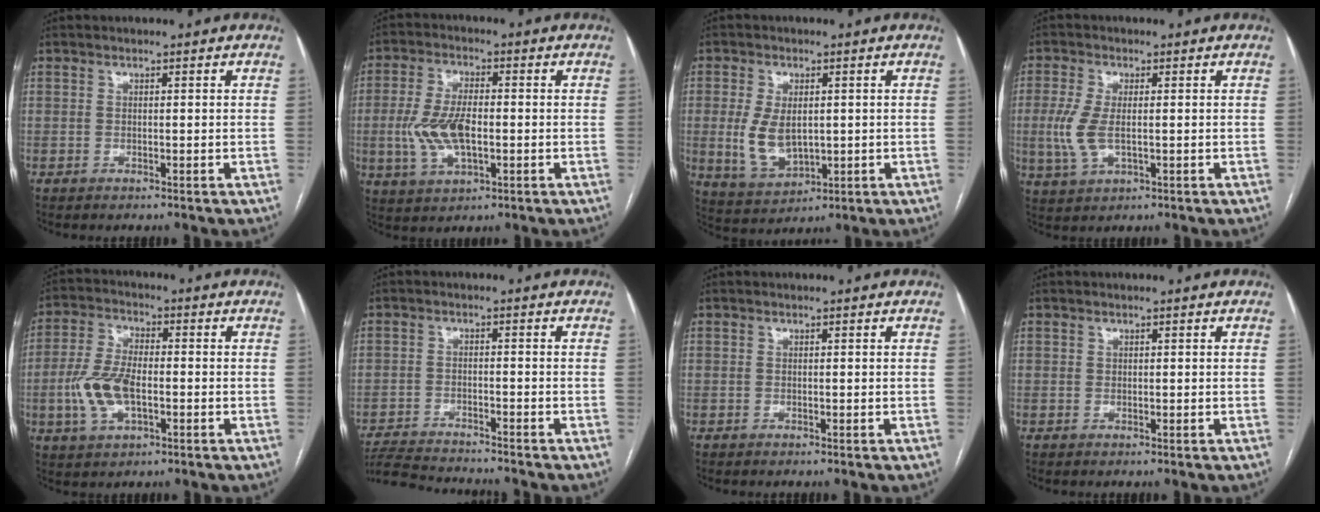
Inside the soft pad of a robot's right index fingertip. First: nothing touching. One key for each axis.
{"total": 8.9, "fx": -1.2, "fy": 3.7, "fz": 8.0, "tx": -0.176, "ty": 0.005, "tz": -0.018}
{"total": 7.7, "fx": 0.1, "fy": 4.4, "fz": 6.3, "tx": -0.132, "ty": -0.004, "tz": 0.015}
{"total": 5.8, "fx": -0.4, "fy": 2.5, "fz": 5.2, "tx": -0.134, "ty": -0.008, "tz": -0.005}
{"total": 8.7, "fx": -2.0, "fy": 3.9, "fz": 7.6, "tx": -0.174, "ty": 0.006, "tz": -0.036}
{"total": 9.3, "fx": -9.0, "fy": 0.4, "fz": 2.5, "tx": -0.043, "ty": -0.008, "tz": -0.150}
{"total": 0.0}
{"total": 0.0}